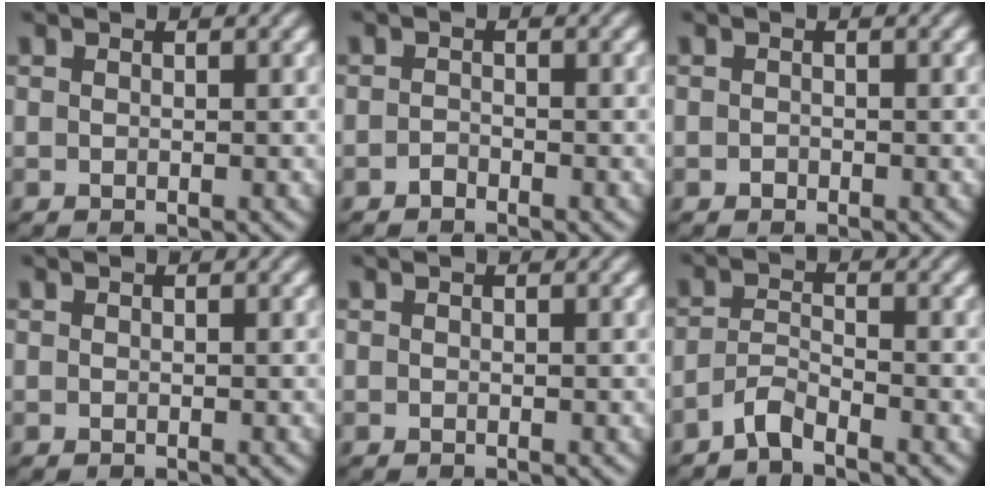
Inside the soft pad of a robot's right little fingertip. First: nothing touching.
{"total": 1.4, "force": [-1.3, -0.4, -0.2], "torque": [0.009, -0.009, -0.019]}
{"total": 0.7, "force": [-0.6, -0.4, -0.3], "torque": [0.008, -0.007, -0.005]}
{"total": 0.0}
{"total": 0.0}
{"total": 2.9, "force": [-2.4, 0.8, 1.4], "torque": [-0.026, -0.011, -0.039]}